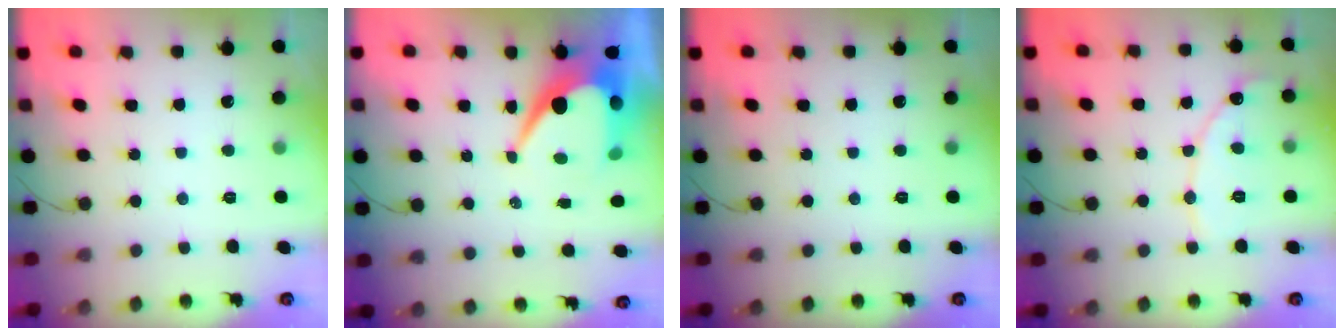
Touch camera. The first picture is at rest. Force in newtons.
{"total": 11.2, "press": 11.1, "slide": 1.0}
{"total": 0.0}
{"total": 9.7, "press": 9.7, "slide": 0.7}